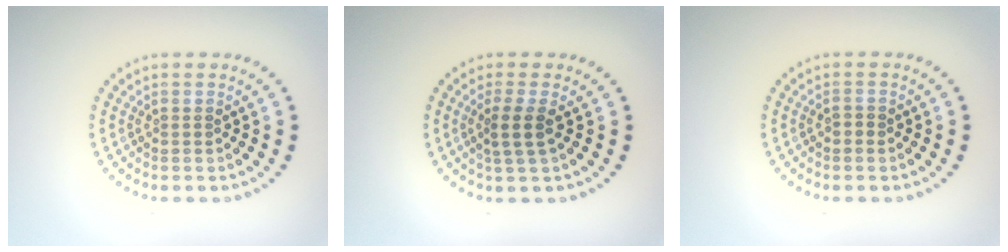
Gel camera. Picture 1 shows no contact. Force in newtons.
{"total": 2.3, "press": 1.9, "slide": 1.3}
{"total": 0.9, "press": 0.8, "slide": 0.2}